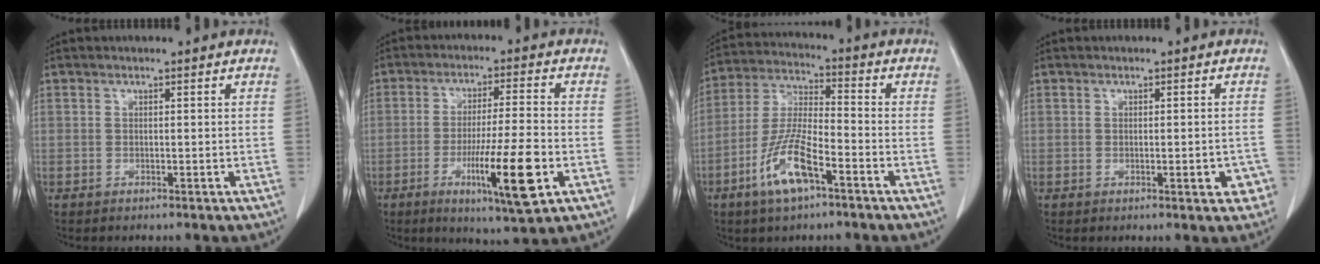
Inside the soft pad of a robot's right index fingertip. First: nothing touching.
{"total": 12.8, "force": [-4.5, 0.4, 11.9], "torque": [-0.204, -0.025, -0.073]}
{"total": 11.3, "force": [-5.5, 4.1, 8.9], "torque": [-0.193, 0.002, -0.101]}
{"total": 3.2, "force": [-1.1, 1.0, 2.8], "torque": [-0.032, 0.002, -0.009]}